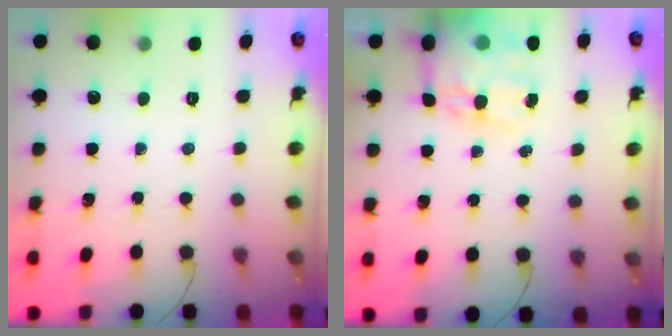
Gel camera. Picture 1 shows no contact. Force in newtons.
{"total": 14.4, "press": 13.9, "slide": 3.8}